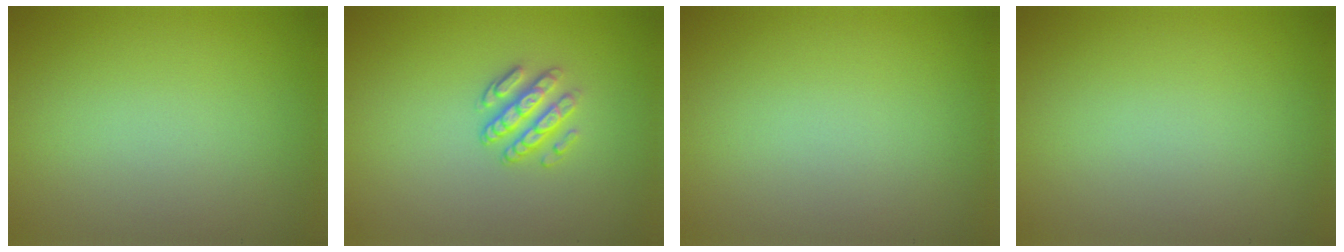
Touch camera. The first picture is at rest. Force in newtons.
{"total": 2.9, "press": 2.3, "slide": 1.6}
{"total": 0.0}
{"total": 0.0}